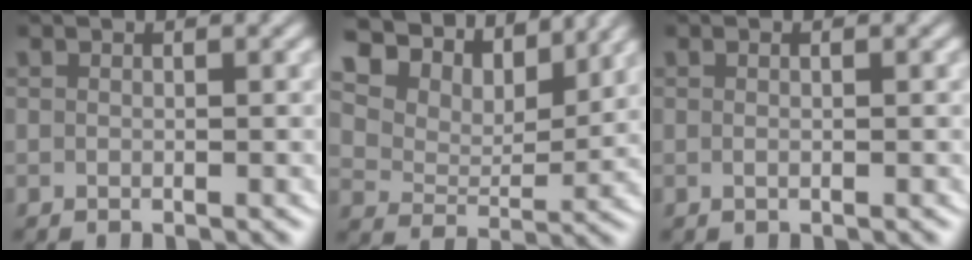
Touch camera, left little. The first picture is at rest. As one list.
[{"total": 11.6, "force": [7.1, 6.8, 6.2], "torque": [-0.117, 0.029, 0.100]}, {"total": 0.6, "force": [-0.2, -0.2, 0.5], "torque": [-0.010, -0.003, -0.002]}]